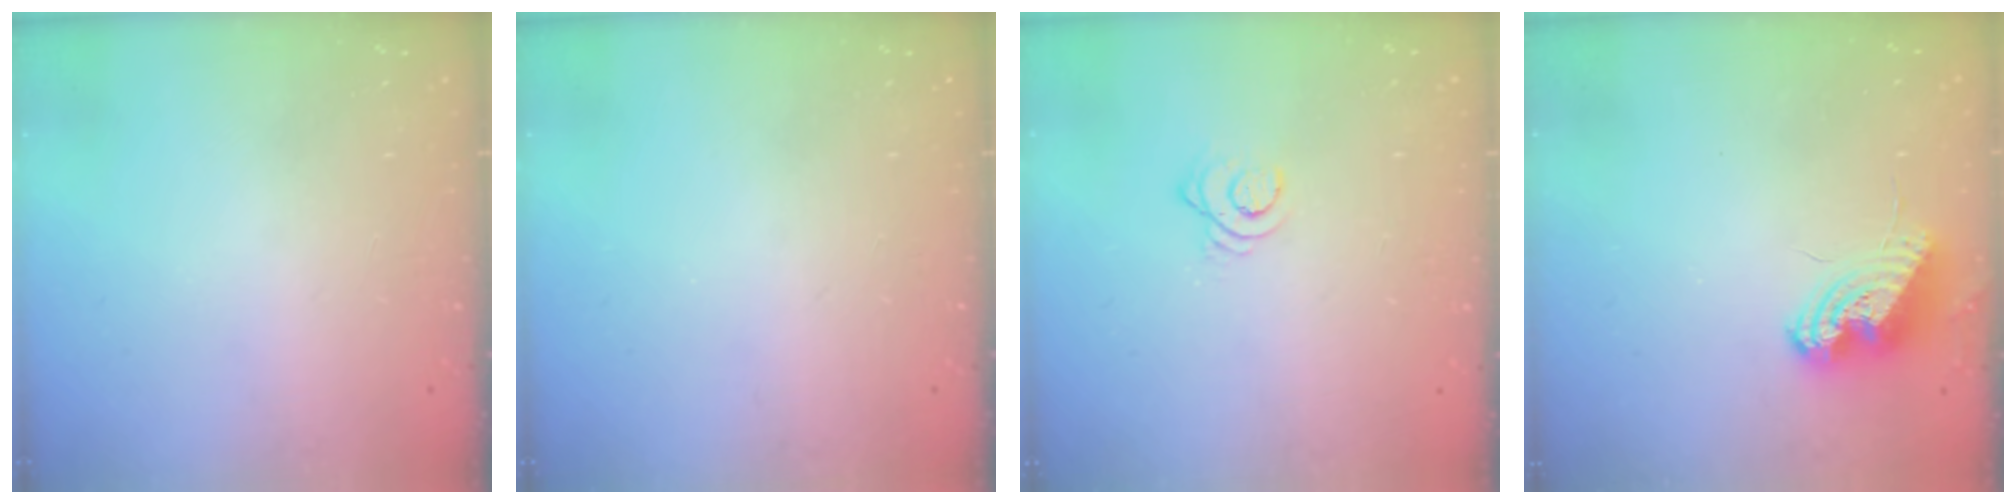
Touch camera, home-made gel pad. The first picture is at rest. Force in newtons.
{"total": 0.0}
{"total": 3.1, "press": 3.1, "slide": 0.4}
{"total": 8.6, "press": 8.6, "slide": 0.9}